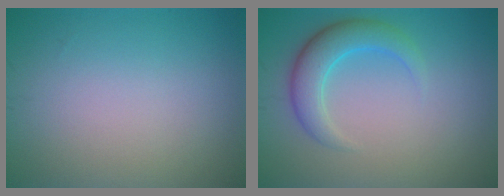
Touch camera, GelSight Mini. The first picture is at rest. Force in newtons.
{"total": 3.9, "press": 3.9, "slide": 0.1}